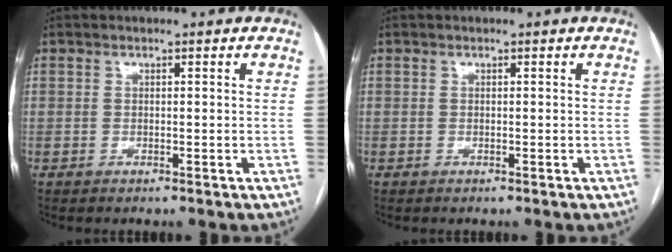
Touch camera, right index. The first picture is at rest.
{"total": 0.0}